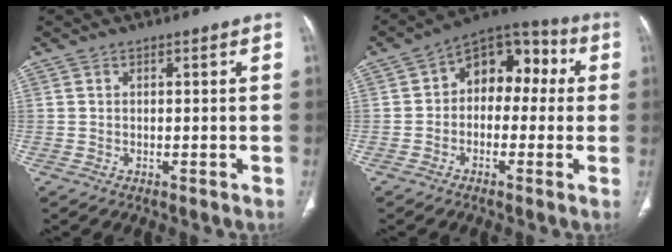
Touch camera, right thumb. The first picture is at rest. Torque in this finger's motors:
{"motor_torque": [0.09, 0.25, 0.17, -0.13, 0.20]}